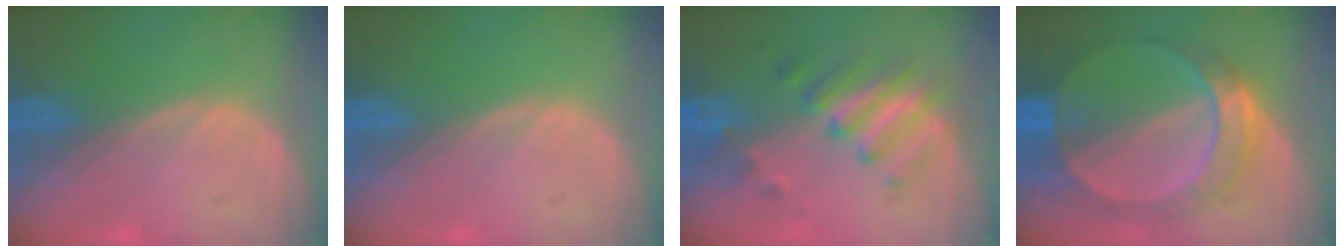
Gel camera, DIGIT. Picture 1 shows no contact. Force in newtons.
{"total": 0.0}
{"total": 5.8, "press": 5.7, "slide": 0.9}
{"total": 8.2, "press": 7.7, "slide": 2.7}